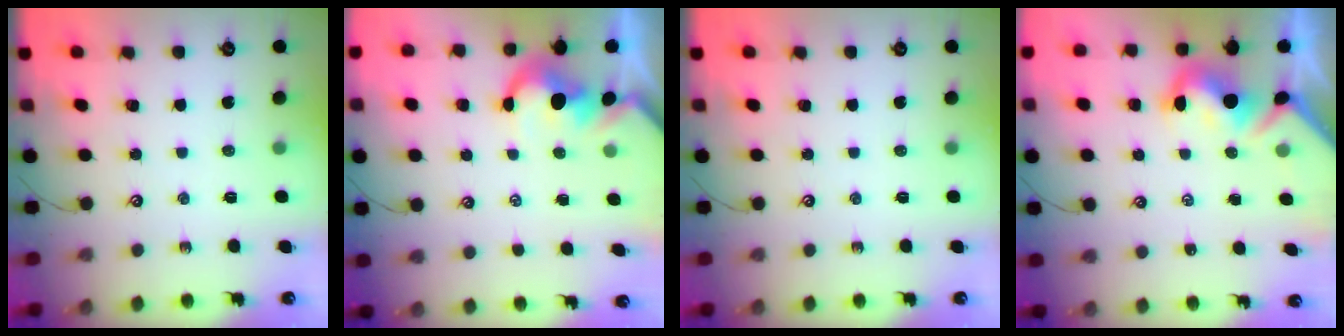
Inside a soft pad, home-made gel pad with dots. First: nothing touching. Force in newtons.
{"total": 1.2, "press": 0.9, "slide": 0.8}
{"total": 0.0}
{"total": 4.9, "press": 4.8, "slide": 0.7}